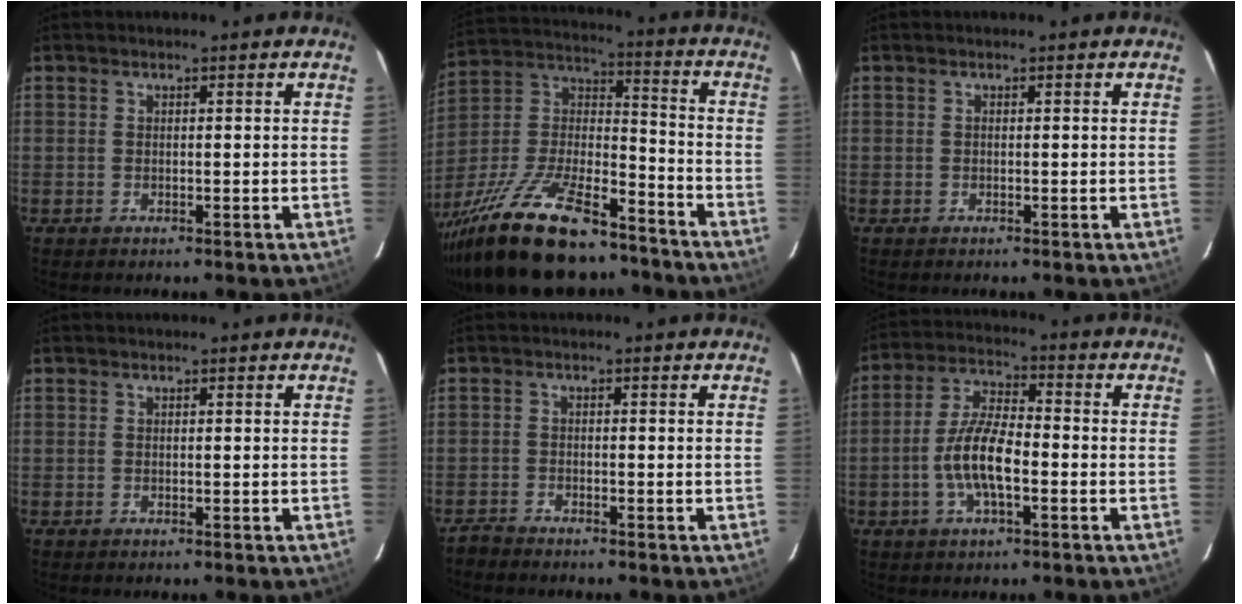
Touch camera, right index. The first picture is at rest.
{"total": 27.7, "force": [-20.0, 9.6, 16.6], "torque": [-0.335, -0.015, -0.321]}
{"total": 0.0}
{"total": 0.0}
{"total": 1.9, "force": [-1.8, 0.3, 0.5], "torque": [-0.021, -0.006, -0.037]}
{"total": 9.7, "force": [-2.8, 3.3, 8.7], "torque": [-0.179, 0.006, -0.054]}